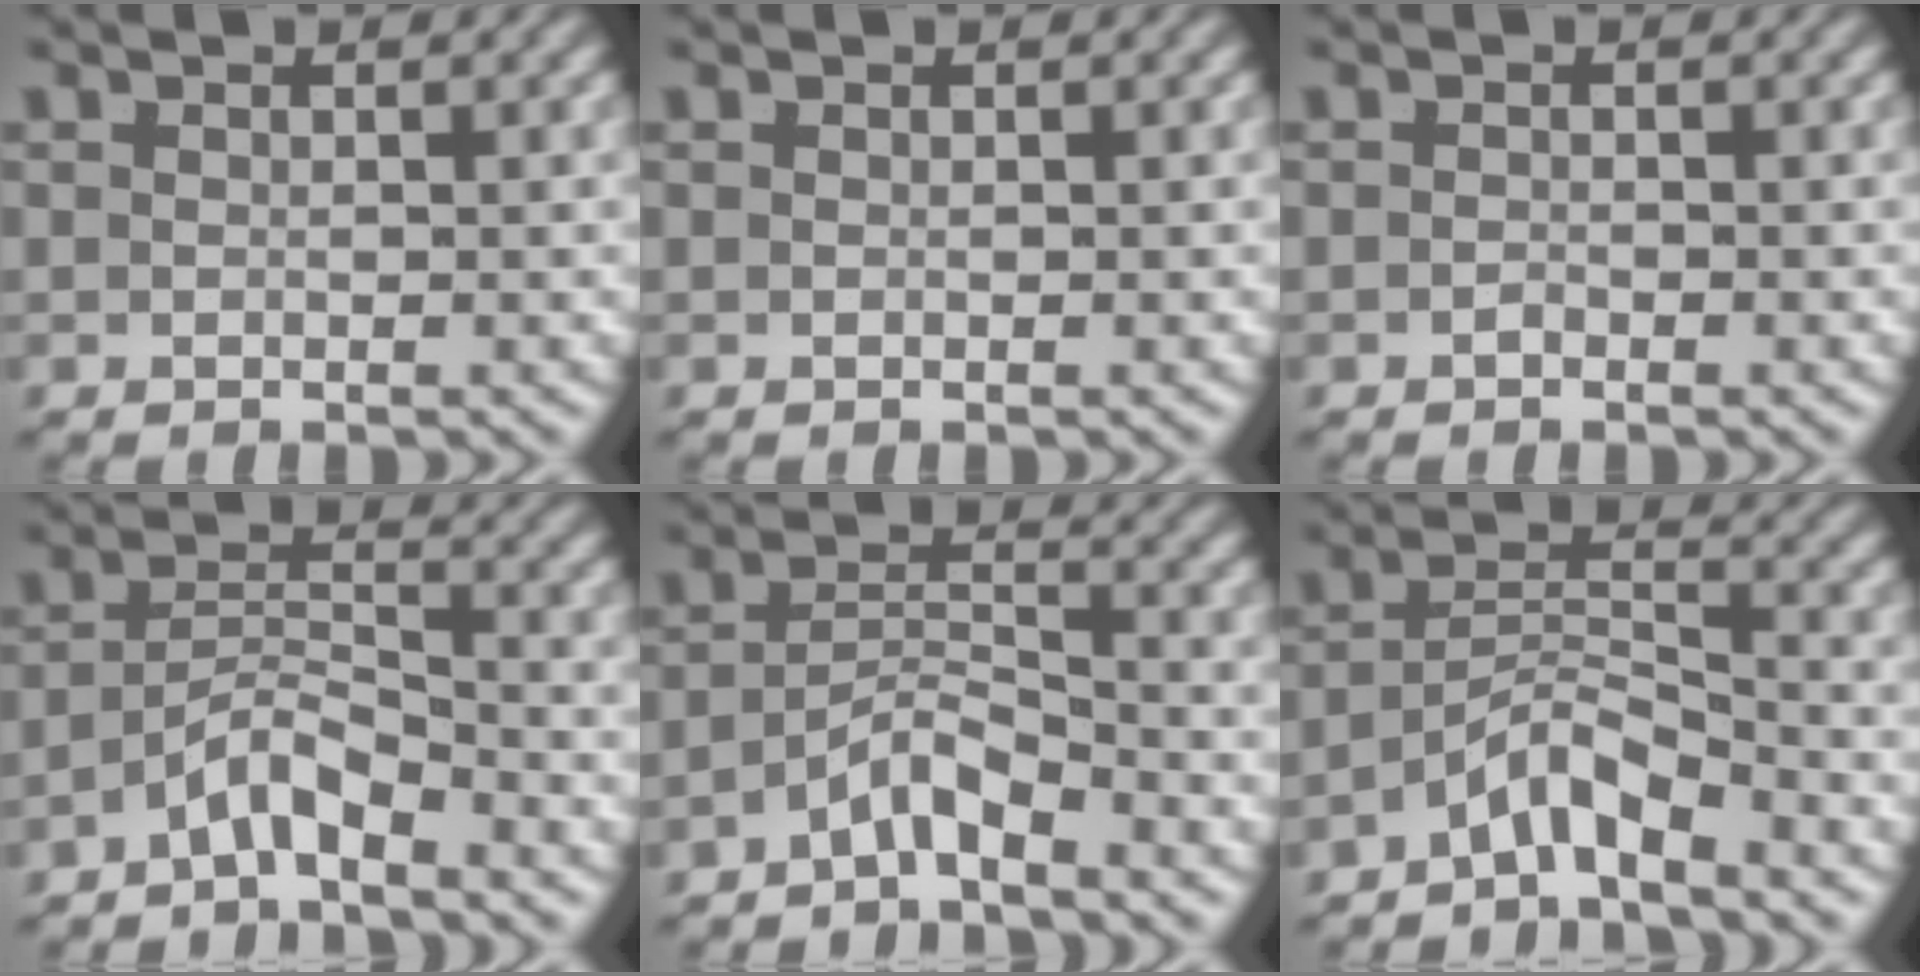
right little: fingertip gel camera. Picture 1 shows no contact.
{"total": 0.0}
{"total": 0.9, "force": [-0.7, -0.4, -0.1], "torque": [0.005, -0.006, -0.010]}
{"total": 3.8, "force": [-2.8, 1.2, 2.2], "torque": [-0.034, -0.011, -0.043]}
{"total": 3.5, "force": [-2.7, 1.1, 2.1], "torque": [-0.029, -0.009, -0.043]}
{"total": 4.4, "force": [-3.2, 1.6, 2.6], "torque": [-0.041, -0.016, -0.048]}